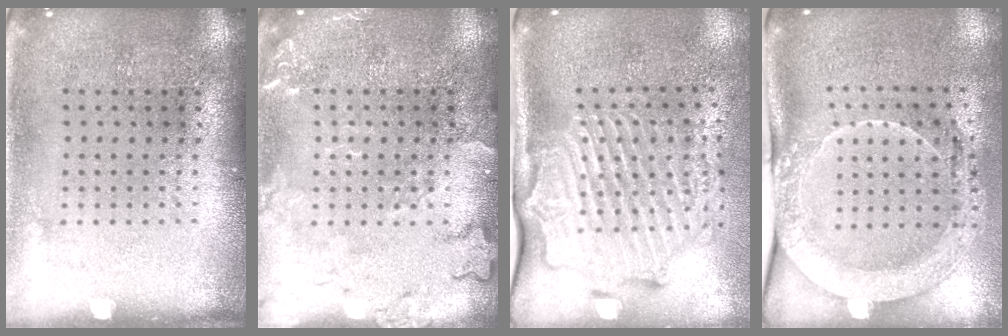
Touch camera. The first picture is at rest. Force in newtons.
{"total": 2.5, "press": 2.5, "slide": 0.4}
{"total": 2.8, "press": 2.2, "slide": 1.8}
{"total": 2.2, "press": 2.1, "slide": 0.7}